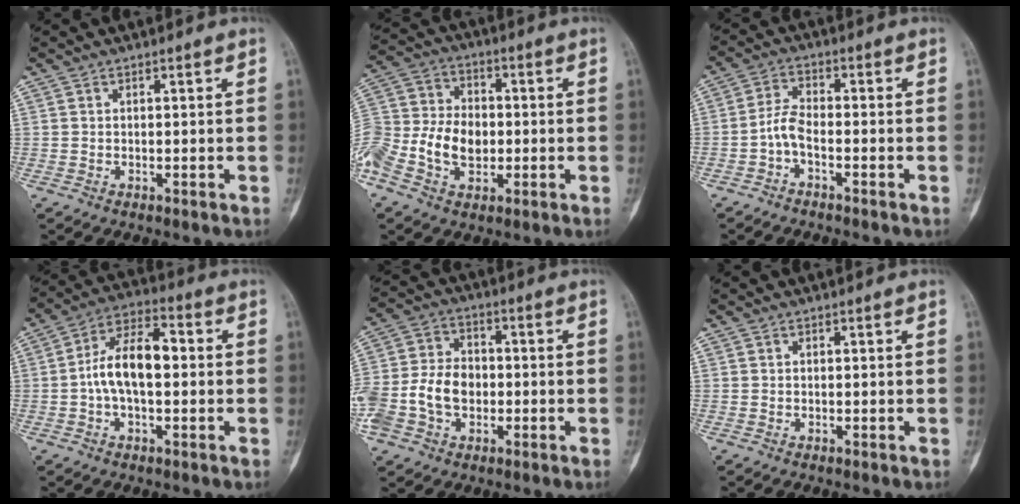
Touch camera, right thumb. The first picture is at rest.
{"total": 15.8, "force": [-3.9, 11.2, 10.5], "torque": [-0.213, 0.024, -0.074]}
{"total": 4.2, "force": [-2.1, 2.0, 3.1], "torque": [-0.062, 0.022, -0.047]}
{"total": 11.5, "force": [-0.4, 6.2, 9.7], "torque": [-0.171, 0.036, -0.014]}
{"total": 13.8, "force": [-2.9, 10.3, 8.7], "torque": [-0.168, 0.030, -0.054]}
{"total": 0.0}